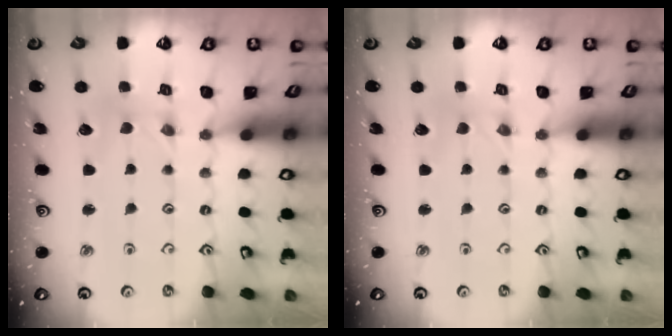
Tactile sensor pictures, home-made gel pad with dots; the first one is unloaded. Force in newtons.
{"total": 0.0}